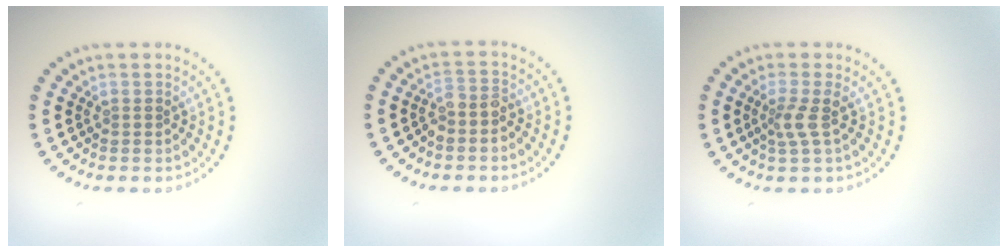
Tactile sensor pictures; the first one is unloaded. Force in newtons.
{"total": 1.9, "press": 1.6, "slide": 1.0}
{"total": 1.8, "press": 1.4, "slide": 1.2}